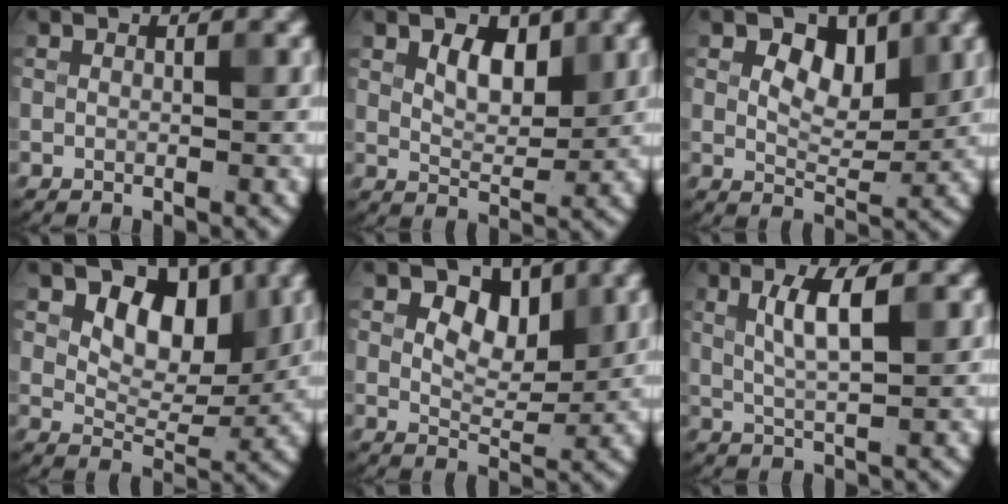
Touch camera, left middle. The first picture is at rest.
{"total": 3.6, "force": [1.6, 2.0, 2.5], "torque": [-0.046, -0.001, 0.026]}
{"total": 5.0, "force": [2.0, 2.9, 3.5], "torque": [-0.045, -0.001, 0.019]}
{"total": 6.1, "force": [2.5, 3.8, 4.0], "torque": [-0.054, -0.008, 0.032]}
{"total": 4.7, "force": [2.0, 2.8, 3.2], "torque": [-0.041, -0.003, 0.022]}
{"total": 3.9, "force": [1.2, 0.9, 3.5], "torque": [-0.067, 0.002, 0.023]}